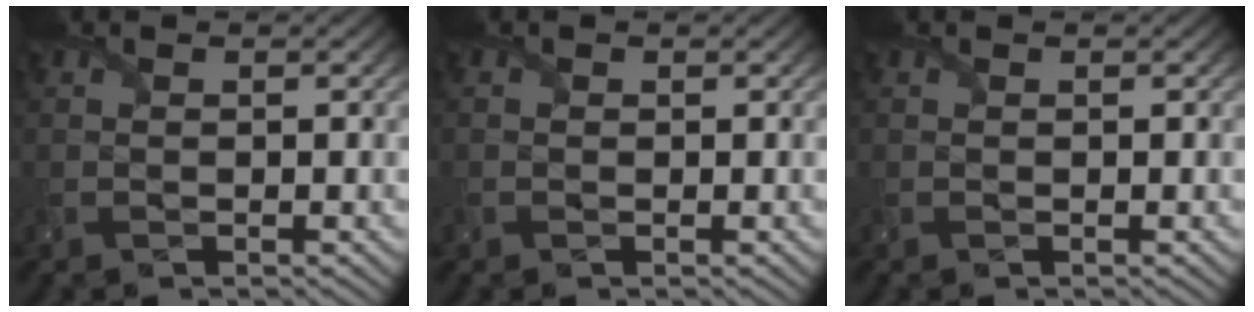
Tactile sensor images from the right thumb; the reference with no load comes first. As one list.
[{"total": 0.7, "force": [-0.2, 0.6, 0.0], "torque": [0.001, -0.005, -0.004]}, {"total": 0.0}]